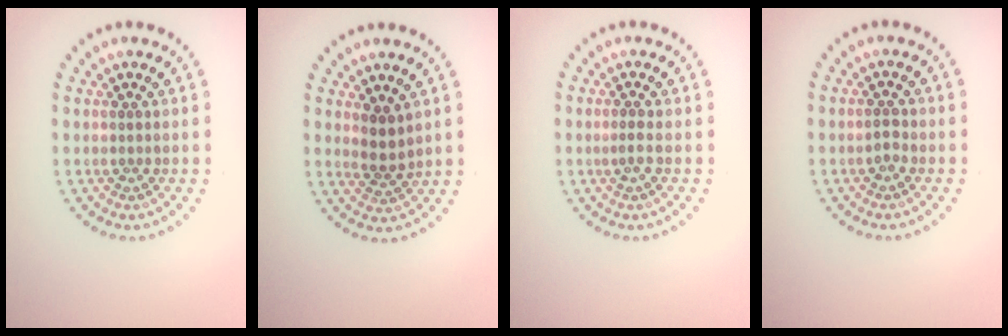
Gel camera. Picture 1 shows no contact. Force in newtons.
{"total": 2.2, "press": 1.7, "slide": 1.4}
{"total": 1.0, "press": 0.8, "slide": 0.5}
{"total": 1.0, "press": 0.9, "slide": 0.5}